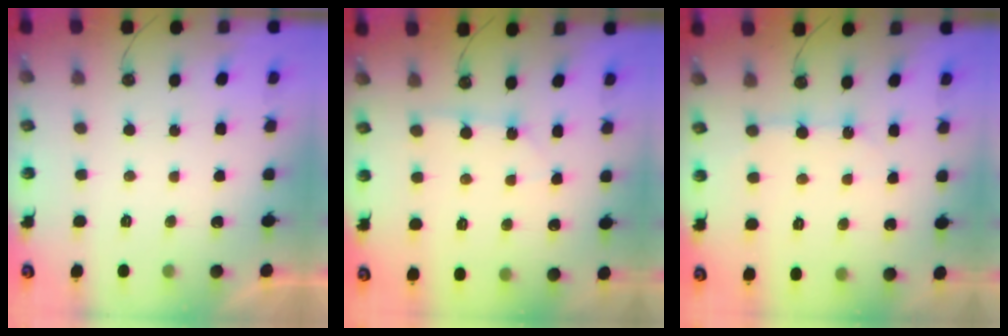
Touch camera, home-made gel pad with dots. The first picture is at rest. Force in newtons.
{"total": 2.3, "press": 2.3, "slide": 0.3}
{"total": 5.7, "press": 5.7, "slide": 0.4}